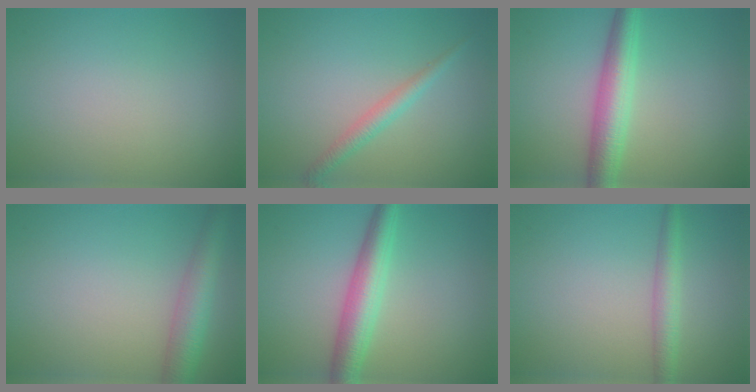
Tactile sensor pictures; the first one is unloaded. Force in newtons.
{"total": 1.9, "press": 1.9, "slide": 0.1}
{"total": 4.6, "press": 4.6, "slide": 0.1}
{"total": 4.0, "press": 4.0, "slide": 0.2}
{"total": 4.5, "press": 4.5, "slide": 0.1}
{"total": 2.3, "press": 2.3, "slide": 0.1}